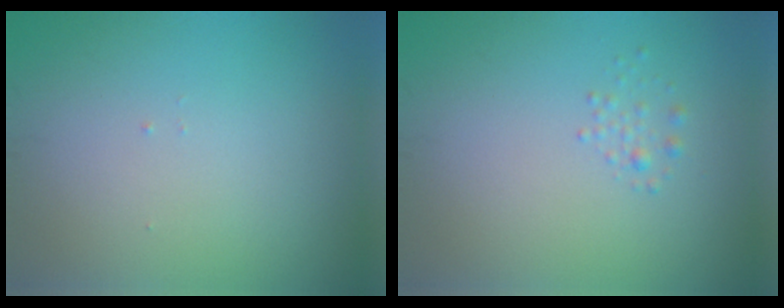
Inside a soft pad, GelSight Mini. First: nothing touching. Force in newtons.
{"total": 0.9, "press": 0.9, "slide": 0.1}